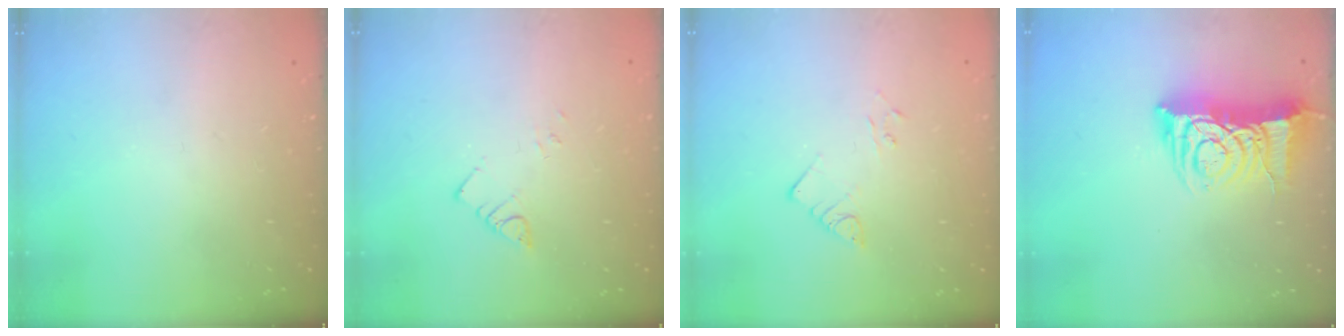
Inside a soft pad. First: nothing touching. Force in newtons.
{"total": 2.5, "press": 2.5, "slide": 0.3}
{"total": 2.2, "press": 2.2, "slide": 0.2}
{"total": 11.7, "press": 11.6, "slide": 1.0}